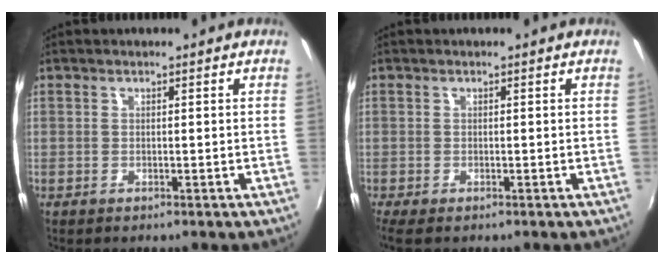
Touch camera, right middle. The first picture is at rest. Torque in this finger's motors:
{"motor_torque": [0.98, -1.16, 0.34, 0.11]}